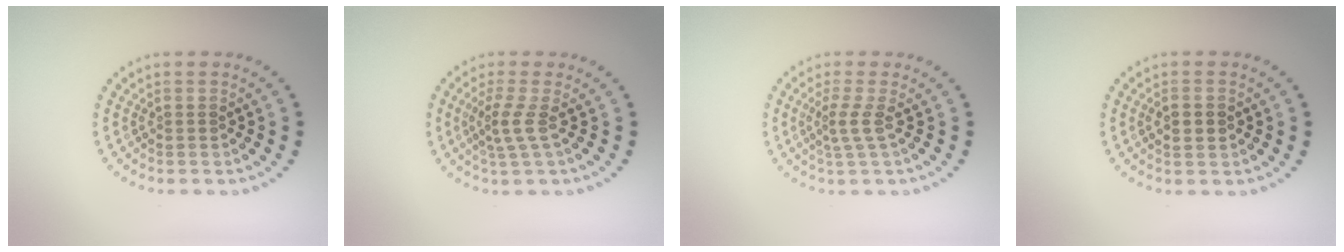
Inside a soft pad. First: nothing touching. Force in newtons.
{"total": 2.2, "press": 1.5, "slide": 1.6}
{"total": 2.0, "press": 1.3, "slide": 1.5}
{"total": 1.6, "press": 1.6, "slide": 0.0}